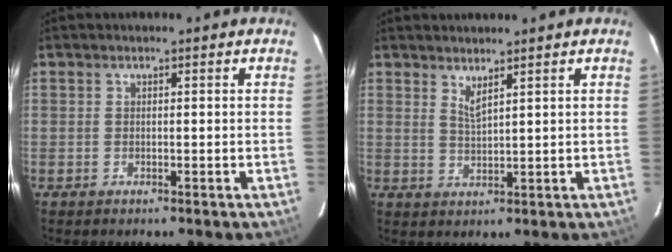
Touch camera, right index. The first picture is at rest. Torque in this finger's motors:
{"motor_torque": [0.01, 0.10, -0.04, 0.02]}